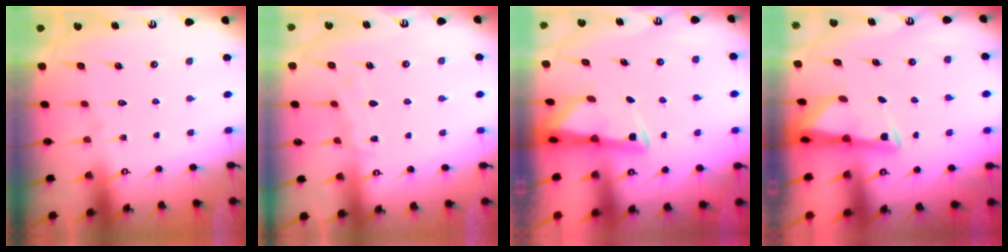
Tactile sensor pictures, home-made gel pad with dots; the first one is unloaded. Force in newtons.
{"total": 5.2, "press": 5.2, "slide": 0.7}
{"total": 3.0, "press": 3.0, "slide": 0.6}
{"total": 2.9, "press": 2.9, "slide": 0.6}